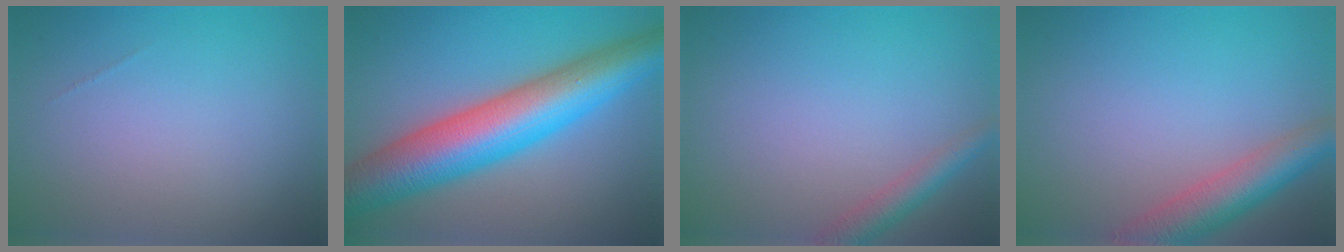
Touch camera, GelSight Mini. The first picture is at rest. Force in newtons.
{"total": 11.2, "press": 11.2, "slide": 0.2}
{"total": 2.4, "press": 2.4, "slide": 0.1}
{"total": 5.3, "press": 5.3, "slide": 0.4}